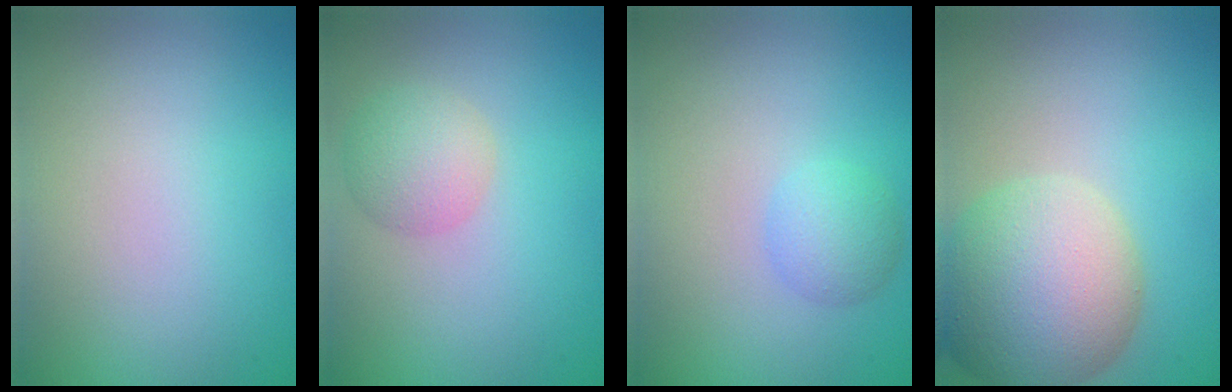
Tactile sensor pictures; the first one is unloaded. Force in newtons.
{"total": 3.2, "press": 3.2, "slide": 0.0}
{"total": 2.1, "press": 2.1, "slide": 0.2}
{"total": 11.1, "press": 11.1, "slide": 0.5}